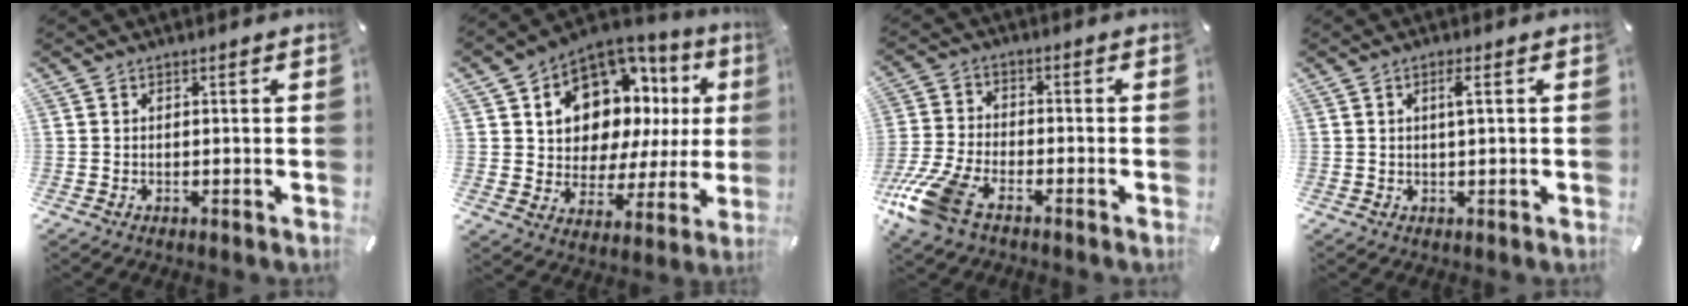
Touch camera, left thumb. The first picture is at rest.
{"total": 13.5, "force": [7.1, 9.3, 6.7], "torque": [-0.110, -0.071, 0.128]}
{"total": 11.5, "force": [-7.0, 5.4, 7.3], "torque": [-0.168, 0.018, -0.135]}
{"total": 2.7, "force": [0.8, 0.6, 2.5], "torque": [-0.043, 0.001, 0.009]}